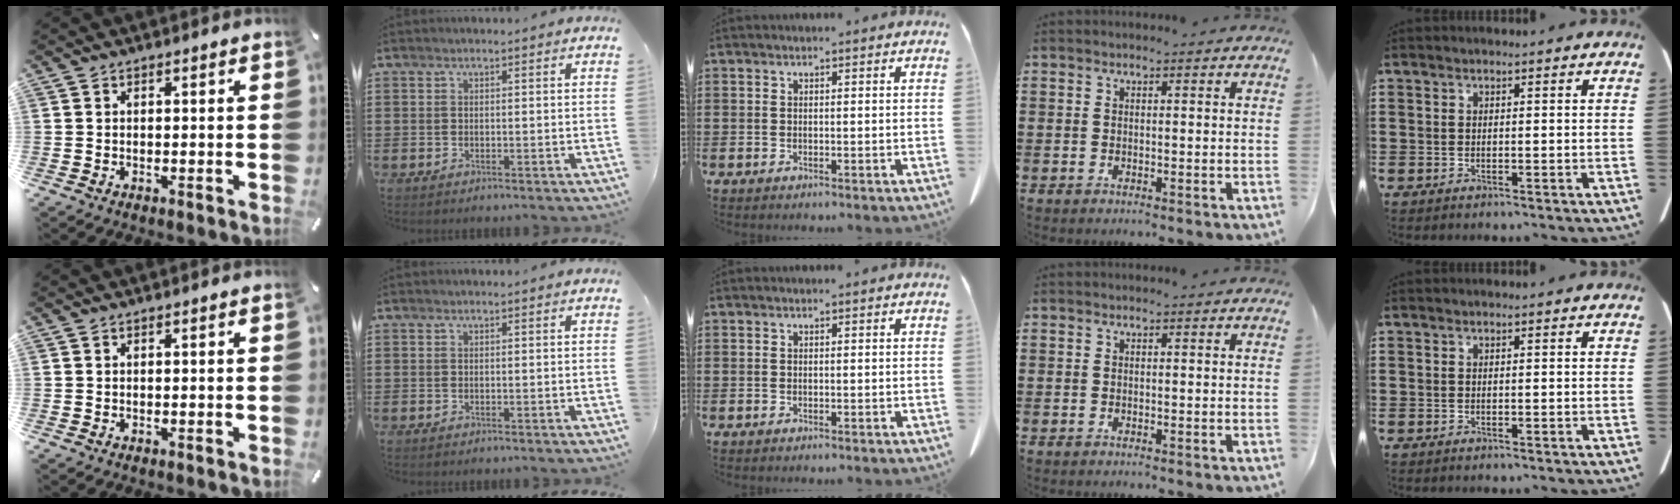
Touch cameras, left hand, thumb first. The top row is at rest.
{}